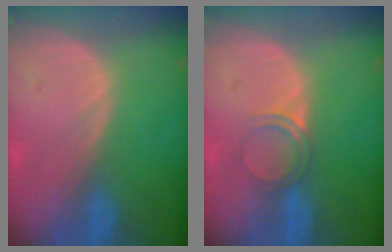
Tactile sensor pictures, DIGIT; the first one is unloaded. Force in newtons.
{"total": 2.9, "press": 2.6, "slide": 1.1}